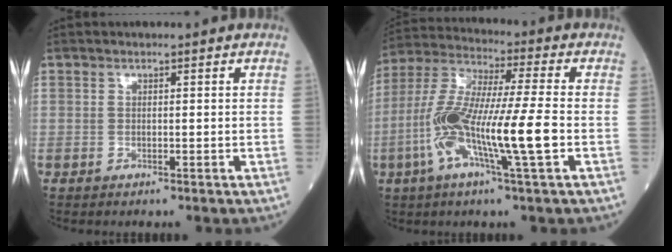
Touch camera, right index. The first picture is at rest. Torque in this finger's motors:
{"motor_torque": [1.22, -0.92, 1.05, 0.21]}